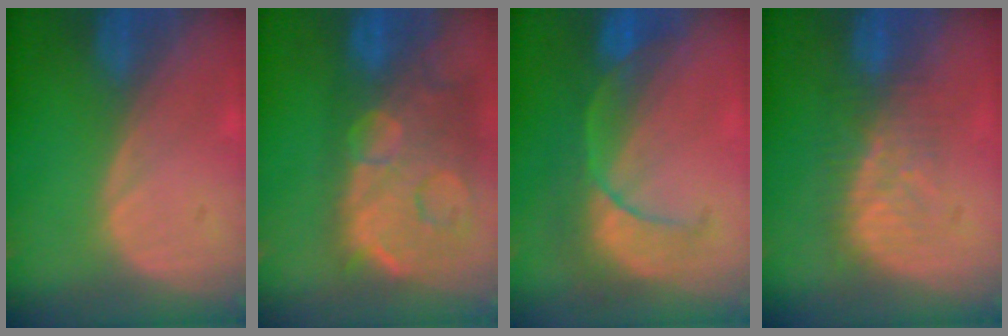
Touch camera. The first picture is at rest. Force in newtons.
{"total": 14.7, "press": 11.9, "slide": 8.6}
{"total": 8.1, "press": 7.9, "slide": 2.0}
{"total": 6.2, "press": 6.0, "slide": 1.5}